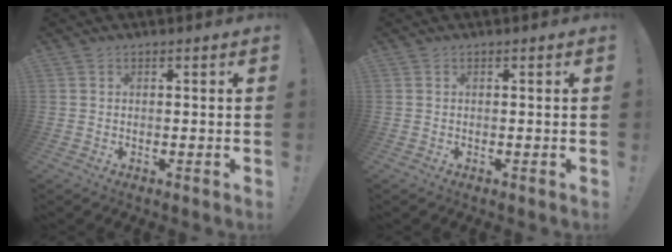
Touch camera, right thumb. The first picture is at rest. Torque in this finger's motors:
{"motor_torque": [0.00, 0.00, 0.00, 0.00, 0.00]}